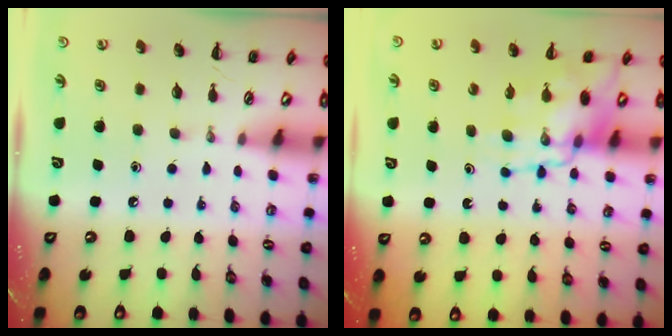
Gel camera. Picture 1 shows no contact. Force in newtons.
{"total": 11.0, "press": 10.7, "slide": 2.7}